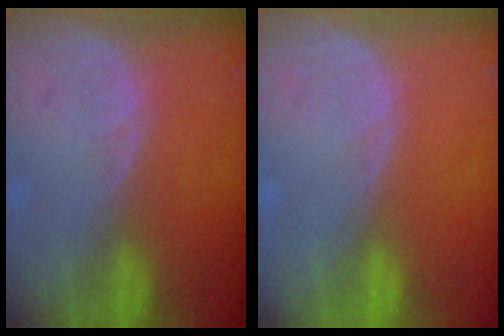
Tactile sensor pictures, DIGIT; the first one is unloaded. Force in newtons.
{"total": 0.0}